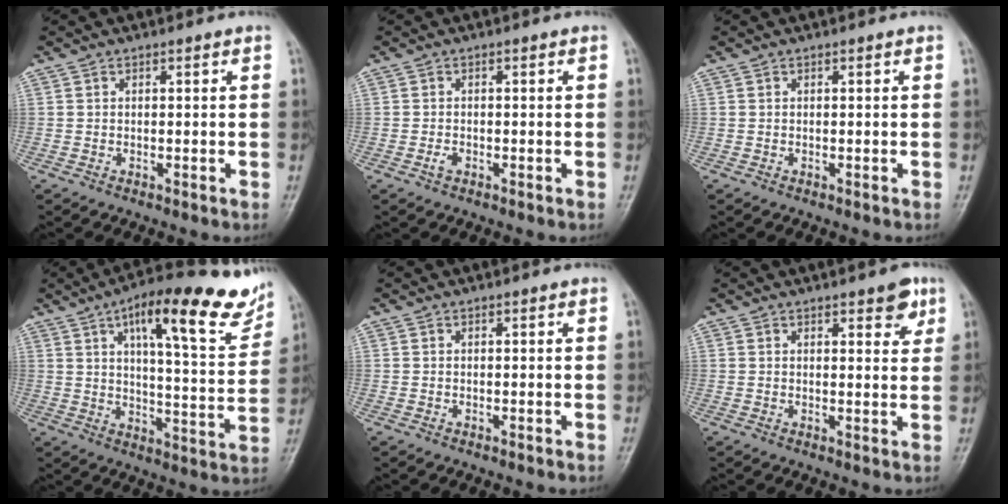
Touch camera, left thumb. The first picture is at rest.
{"total": 1.1, "force": [-0.5, 0.7, 0.7], "torque": [-0.015, 0.002, -0.012]}
{"total": 0.0}
{"total": 20.4, "force": [11.8, 5.4, 15.8], "torque": [-0.188, -0.037, 0.168]}
{"total": 0.0}
{"total": 4.8, "force": [2.8, 1.9, 3.4], "torque": [-0.026, -0.012, 0.031]}